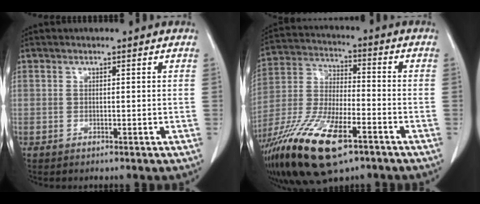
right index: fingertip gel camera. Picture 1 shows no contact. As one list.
[{"total": 18.8, "force": [-10.8, 6.1, 14.1], "torque": [-0.313, -0.034, -0.201]}]